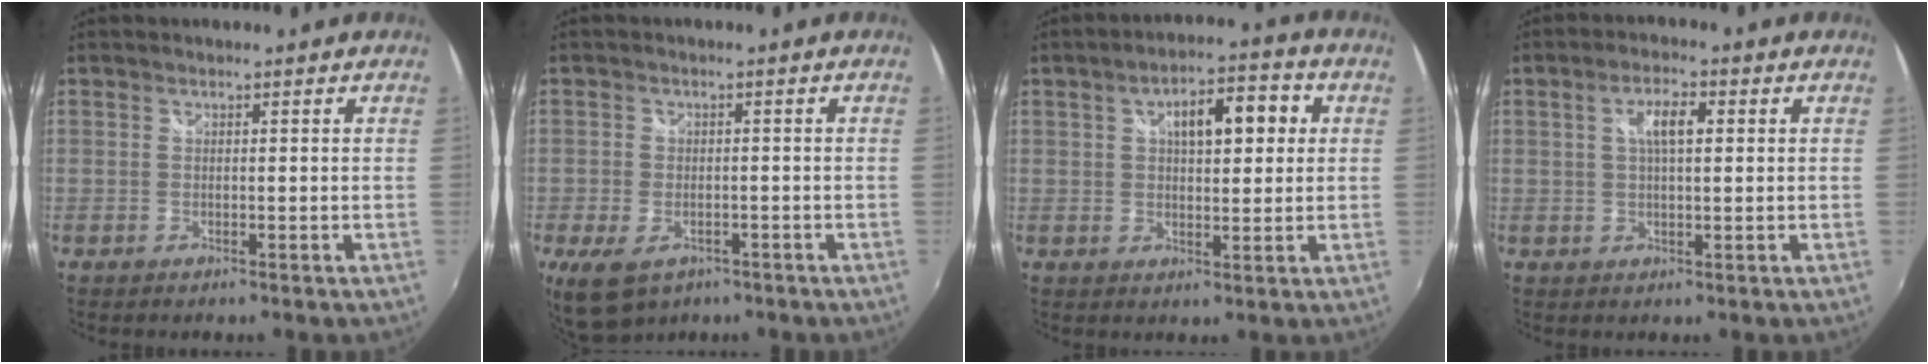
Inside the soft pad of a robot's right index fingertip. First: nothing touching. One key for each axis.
{"total": 8.2, "fx": -4.6, "fy": 4.9, "fz": 4.6, "tx": -0.109, "ty": -0.030, "tz": -0.076}
{"total": 9.2, "fx": 2.5, "fy": 4.0, "fz": 7.8, "tx": -0.125, "ty": 0.022, "tz": 0.040}
{"total": 4.8, "fx": 1.2, "fy": 1.6, "fz": 4.4, "tx": -0.078, "ty": 0.009, "tz": 0.021}